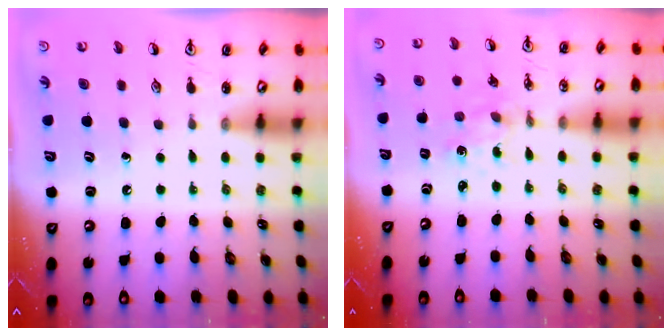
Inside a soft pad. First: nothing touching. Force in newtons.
{"total": 0.7, "press": 0.7, "slide": 0.1}